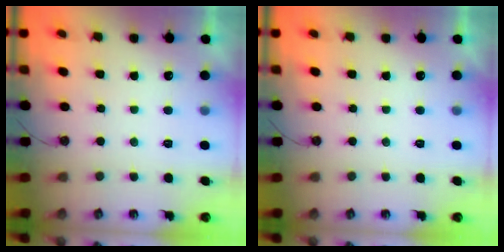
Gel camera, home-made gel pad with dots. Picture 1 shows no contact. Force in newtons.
{"total": 0.0}